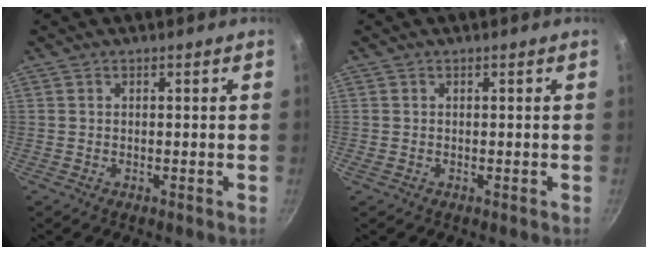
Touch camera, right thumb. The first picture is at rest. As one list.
[{"total": 0.0}]